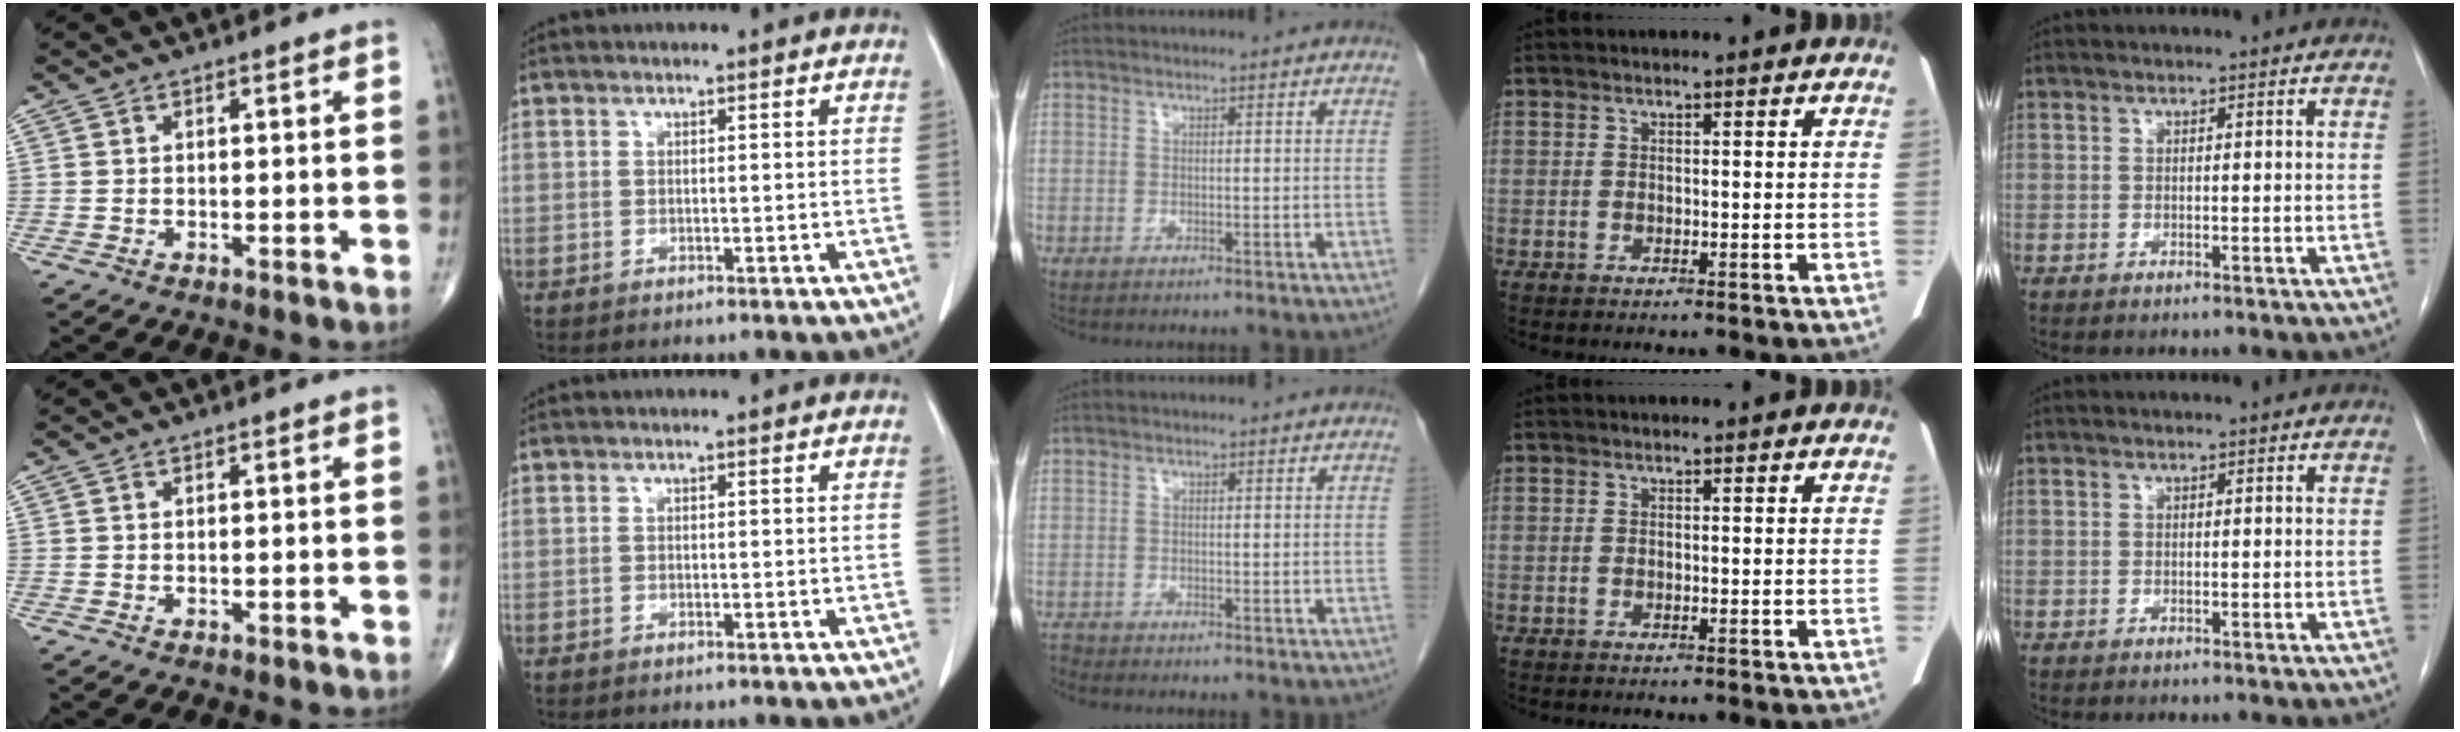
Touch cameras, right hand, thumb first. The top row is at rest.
{"middle": {"total": 0.6, "force": [-0.6, -0.1, -0.2], "torque": [0.001, -0.006, -0.012]}}